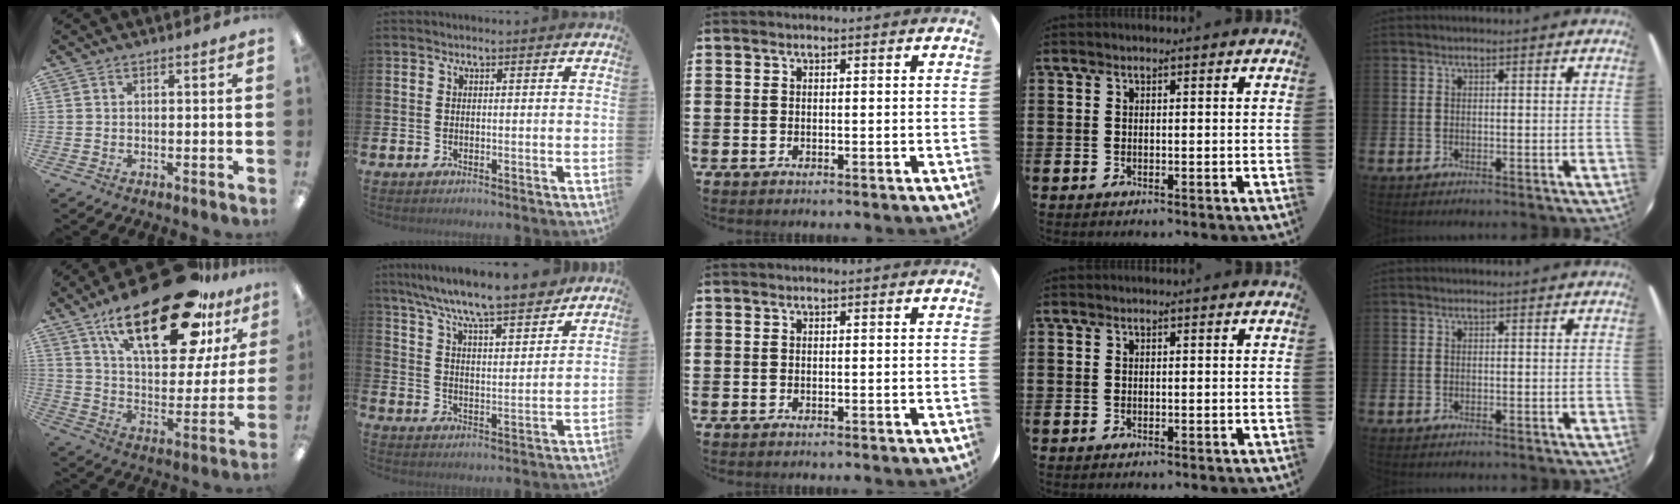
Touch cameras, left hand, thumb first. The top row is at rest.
{"thumb": {"total": 28.3, "force": [17.4, 11.2, 19.3], "torque": [-0.292, -0.095, 0.286]}, "index": {"total": 9.2, "force": [8.6, 0.5, 3.3], "torque": [-0.088, -0.060, 0.149]}}